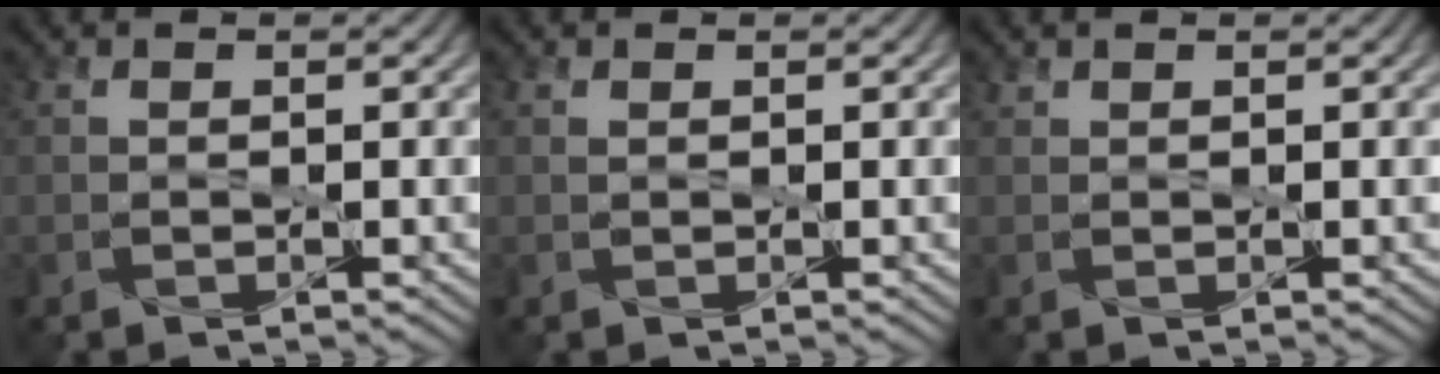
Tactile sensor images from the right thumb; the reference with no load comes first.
{"total": 0.0}
{"total": 0.6, "force": [0.6, 0.1, 0.1], "torque": [-0.005, 0.003, 0.014]}